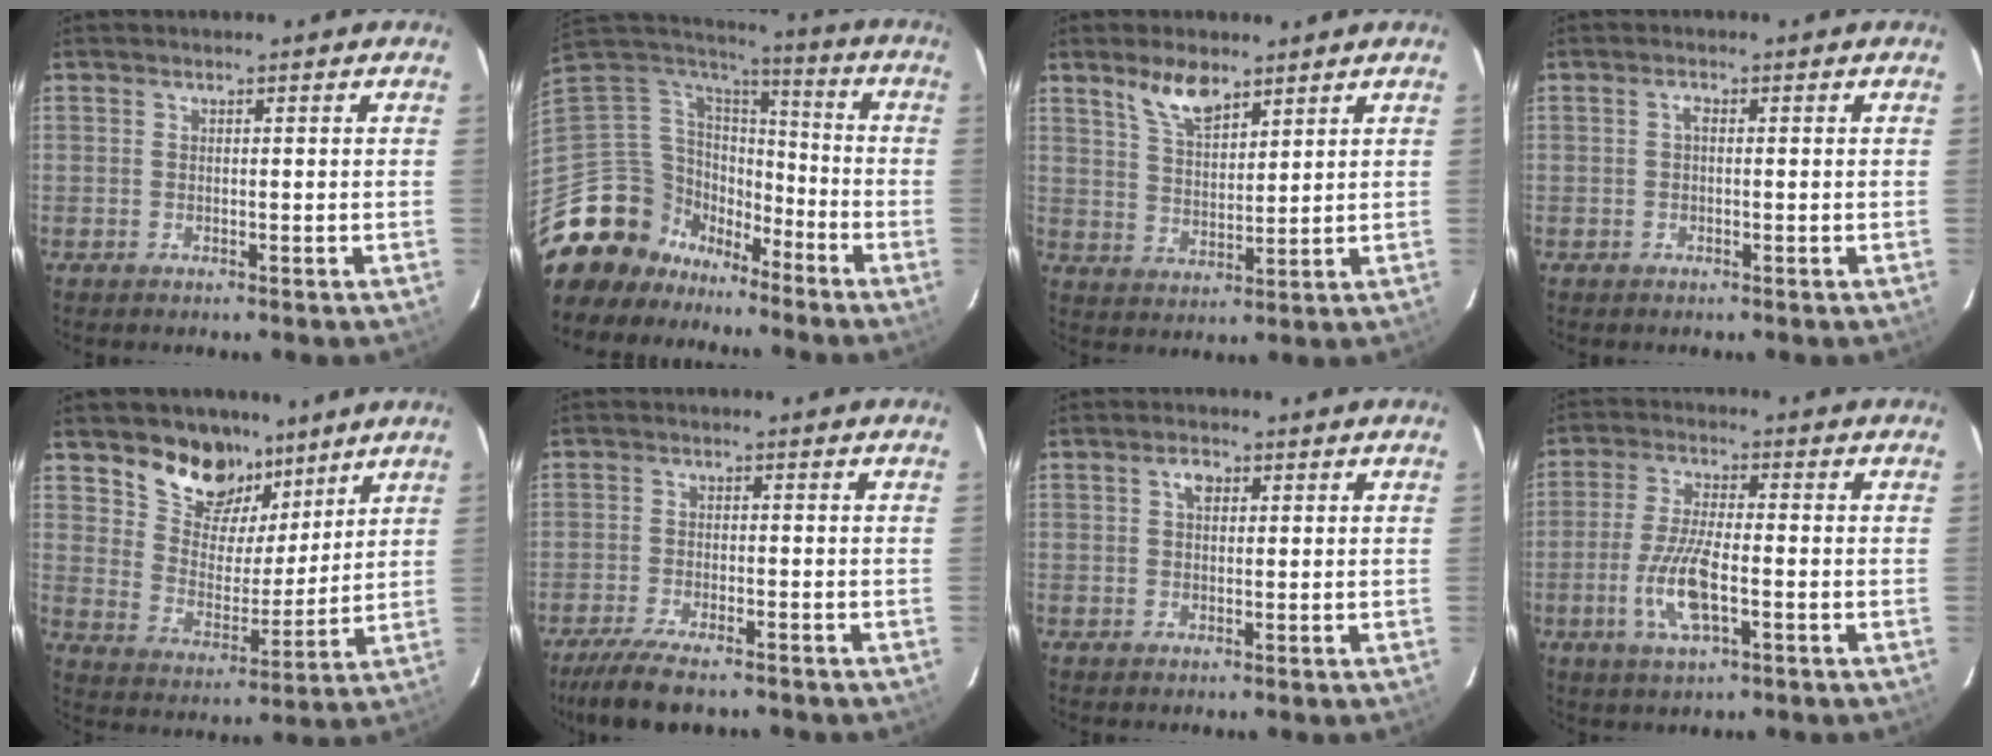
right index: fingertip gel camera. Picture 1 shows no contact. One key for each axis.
{"total": 17.4, "fx": -12.5, "fy": 11.2, "fz": 4.6, "tx": -0.136, "ty": 0.032, "tz": -0.219}
{"total": 7.1, "fx": 5.1, "fy": 2.6, "fz": 4.1, "tx": -0.074, "ty": 0.003, "tz": 0.101}
{"total": 0.9, "fx": 0.0, "fy": 0.5, "fz": 0.8, "tx": -0.015, "ty": 0.006, "tz": -0.003}
{"total": 13.1, "fx": 9.3, "fy": 8.0, "fz": 4.6, "tx": -0.090, "ty": 0.004, "tz": 0.170}
{"total": 9.1, "fx": -7.5, "fy": 2.0, "fz": 4.9, "tx": -0.119, "ty": -0.026, "tz": -0.130}
{"total": 2.3, "fx": 0.7, "fy": 1.4, "fz": 1.6, "tx": -0.028, "ty": 0.009, "tz": 0.012}
{"total": 9.2, "fx": -3.0, "fy": 2.4, "fz": 8.3, "tx": -0.176, "ty": -0.005, "tz": -0.060}